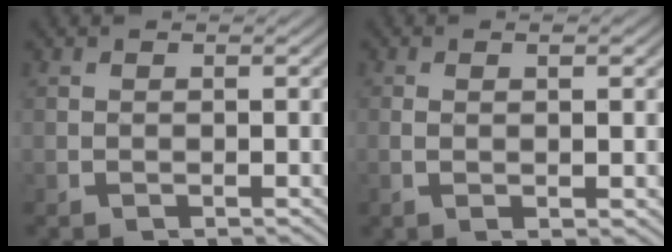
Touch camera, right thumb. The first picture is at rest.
{"total": 2.3, "force": [0.3, 0.0, 2.3], "torque": [-0.048, -0.004, 0.010]}